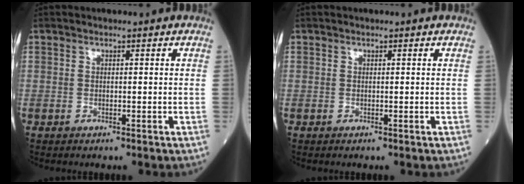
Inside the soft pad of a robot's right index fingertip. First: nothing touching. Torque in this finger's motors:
{"motor_torque": [-0.03, 0.00, -0.06, 0.00]}